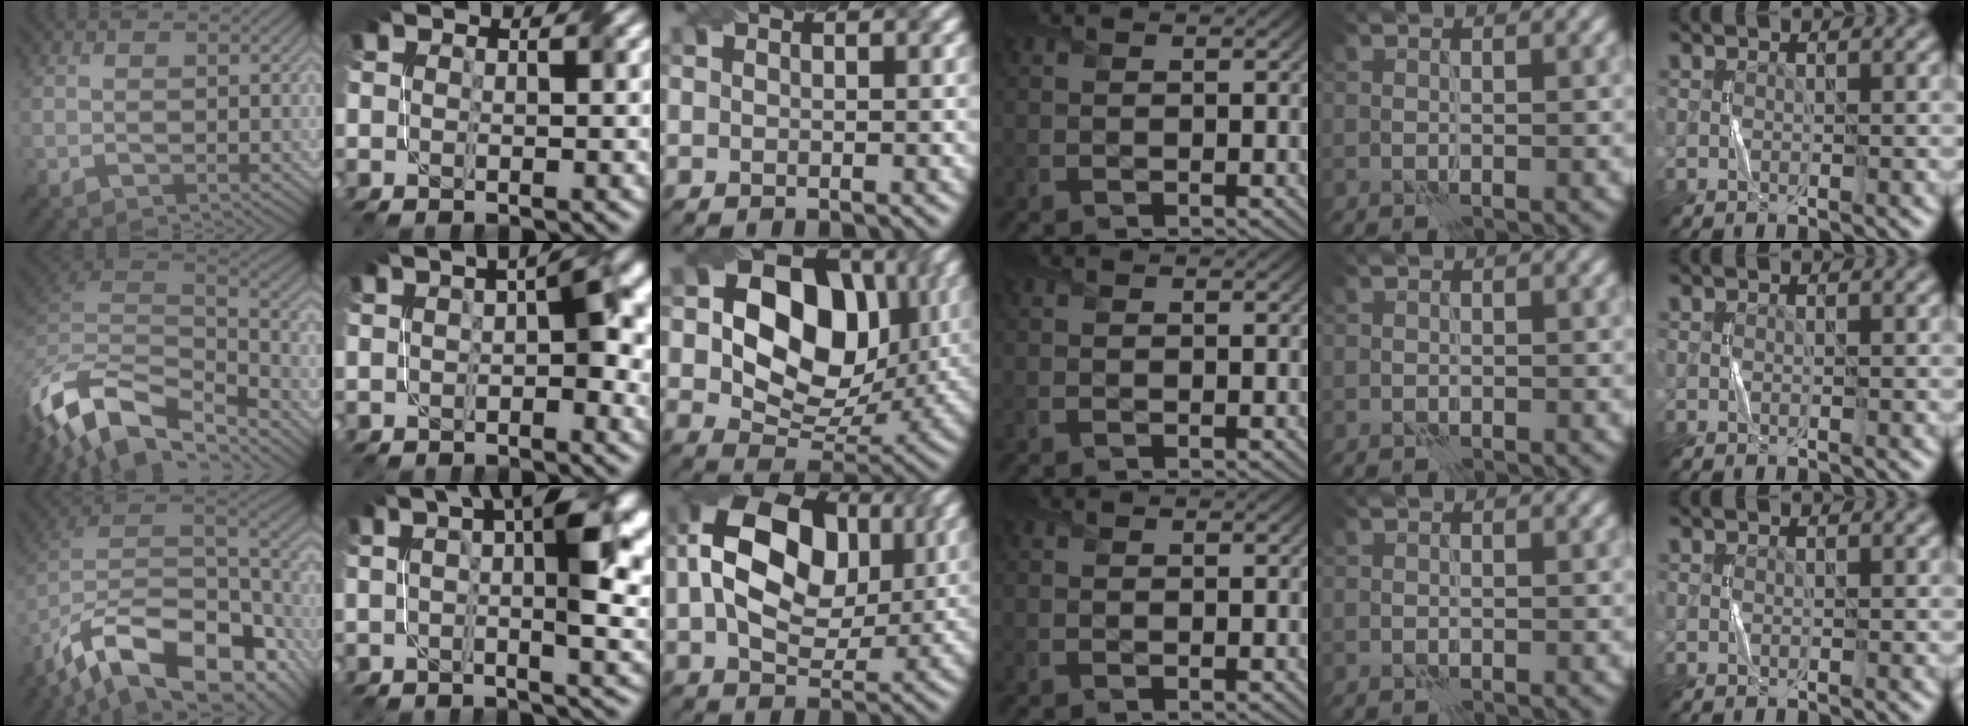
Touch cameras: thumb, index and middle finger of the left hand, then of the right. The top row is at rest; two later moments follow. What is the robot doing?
{"motion": "twist", "object": "screw"}